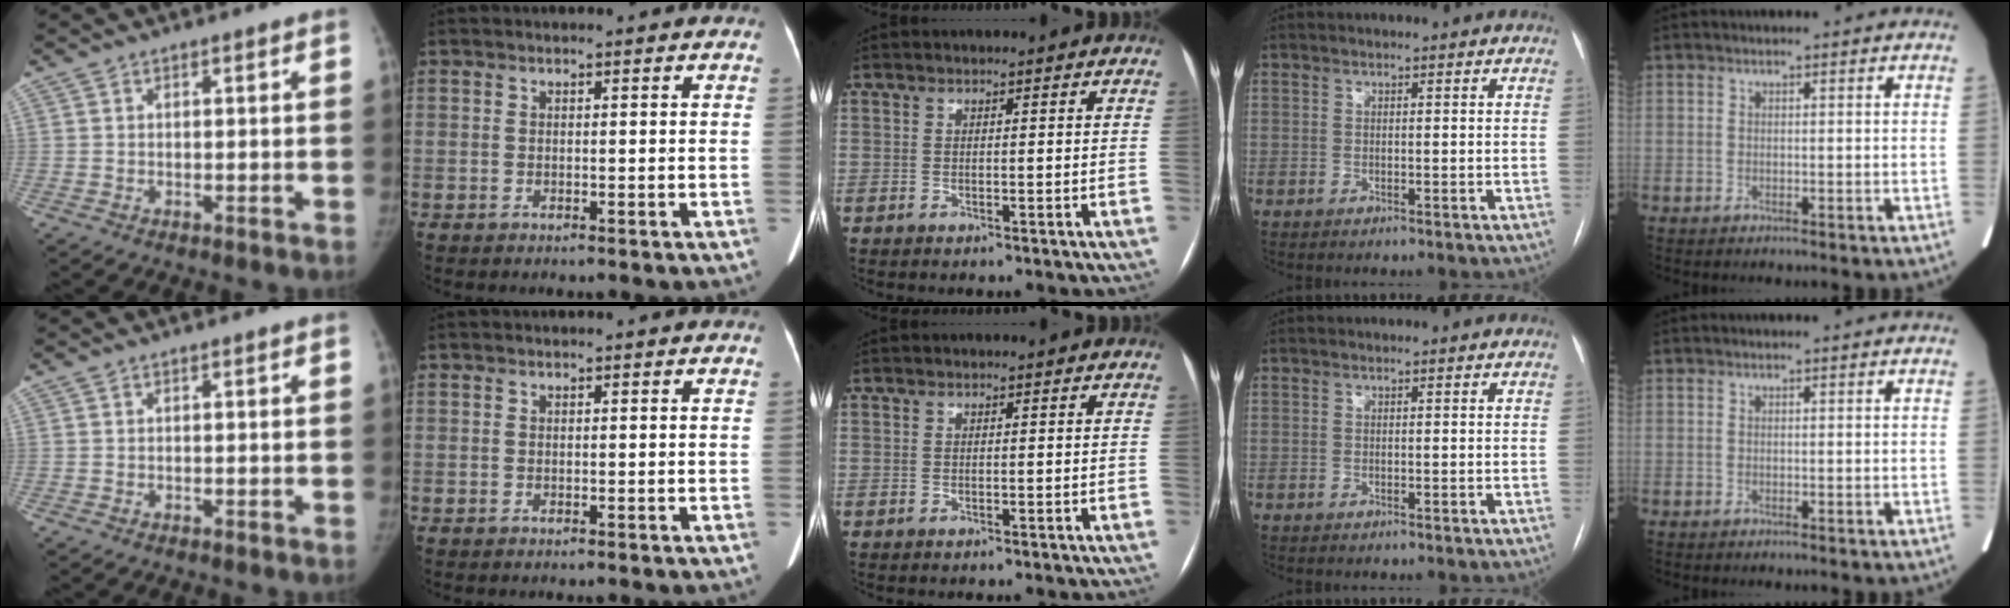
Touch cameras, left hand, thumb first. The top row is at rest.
{}